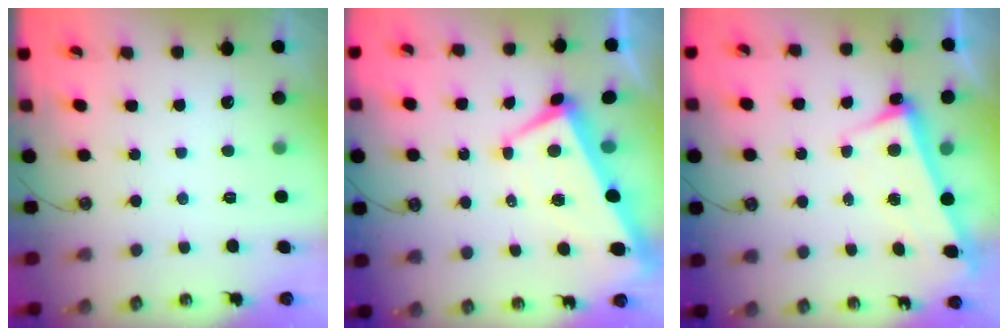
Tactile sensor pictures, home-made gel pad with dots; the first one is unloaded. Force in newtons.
{"total": 1.4, "press": 1.1, "slide": 0.8}
{"total": 3.5, "press": 3.4, "slide": 0.9}